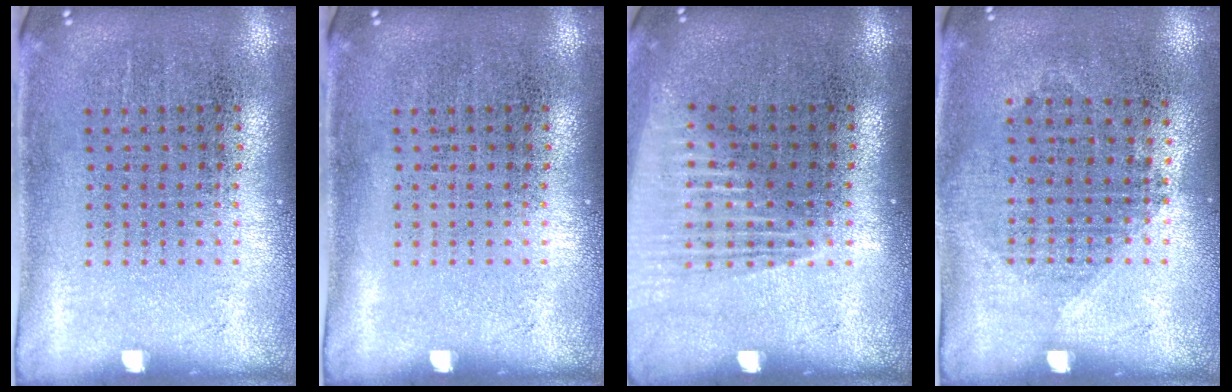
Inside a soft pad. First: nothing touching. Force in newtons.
{"total": 0.0}
{"total": 1.2, "press": 1.1, "slide": 0.4}
{"total": 1.0, "press": 0.9, "slide": 0.4}